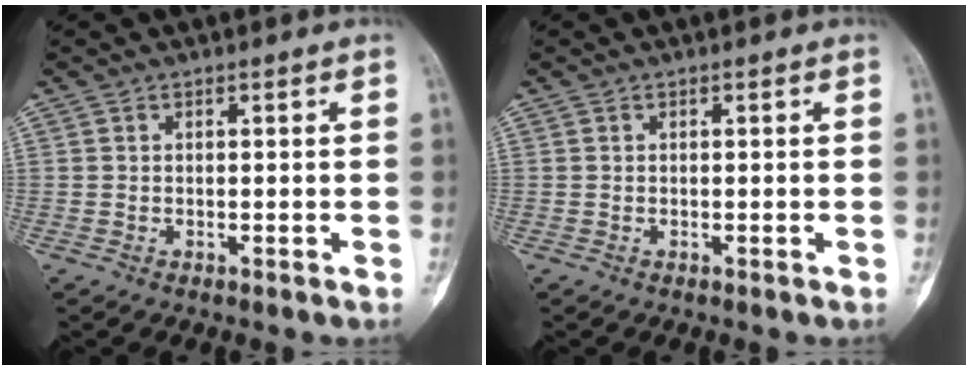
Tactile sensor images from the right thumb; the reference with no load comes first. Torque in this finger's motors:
{"motor_torque": [0.55, 0.56, 0.00, 0.00, 0.00]}